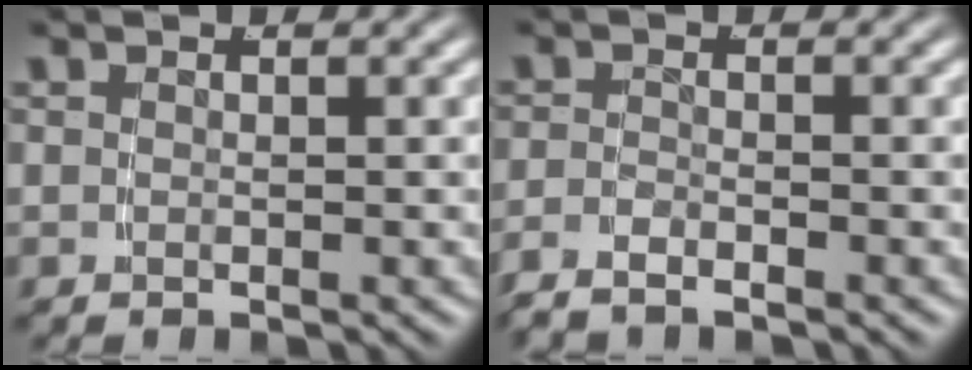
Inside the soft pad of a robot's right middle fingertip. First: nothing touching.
{"total": 2.1, "force": [-1.8, 0.7, 0.8], "torque": [-0.028, -0.010, -0.030]}